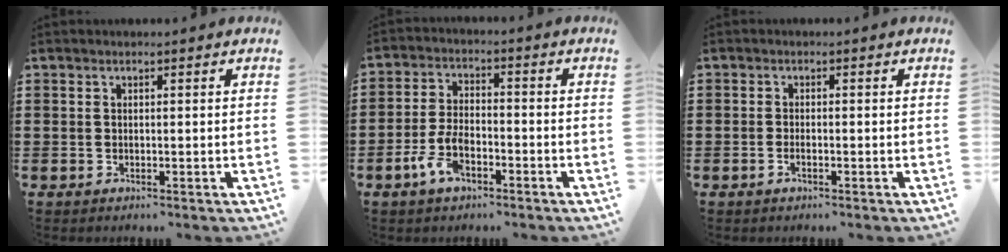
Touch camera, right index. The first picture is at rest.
{"total": 6.0, "force": [-3.1, 2.8, 4.3], "torque": [-0.107, 0.001, -0.064]}
{"total": 1.0, "force": [-0.6, 0.1, 0.8], "torque": [-0.018, -0.008, -0.008]}